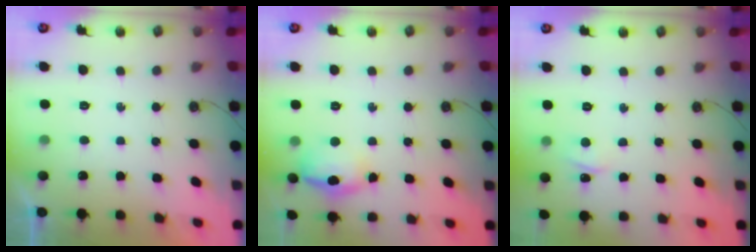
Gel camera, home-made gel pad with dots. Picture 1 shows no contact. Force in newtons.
{"total": 16.3, "press": 12.4, "slide": 10.6}
{"total": 2.3, "press": 2.2, "slide": 0.3}